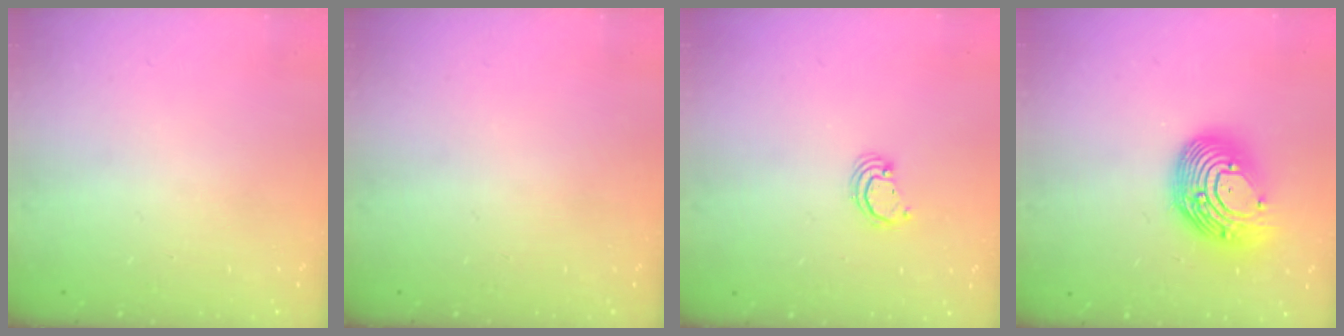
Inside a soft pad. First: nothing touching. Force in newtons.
{"total": 0.0}
{"total": 2.3, "press": 2.3, "slide": 0.3}
{"total": 16.1, "press": 16.0, "slide": 2.0}